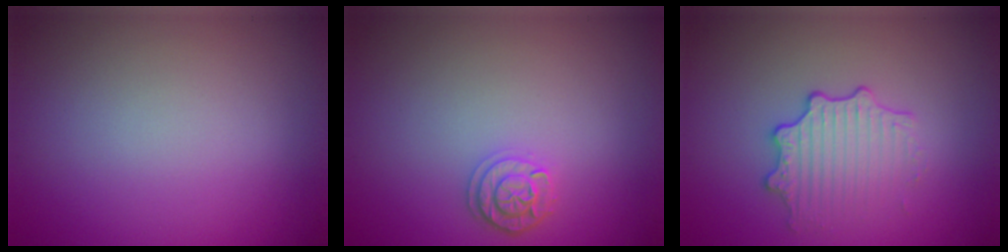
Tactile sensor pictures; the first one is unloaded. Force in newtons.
{"total": 2.0, "press": 1.9, "slide": 0.5}
{"total": 3.0, "press": 2.7, "slide": 1.1}